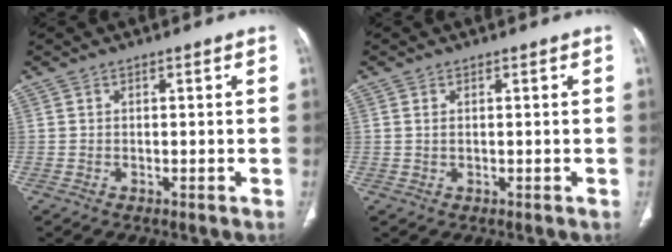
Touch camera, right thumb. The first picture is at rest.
{"total": 0.9, "force": [0.3, 0.4, 0.7], "torque": [-0.019, 0.004, 0.010]}